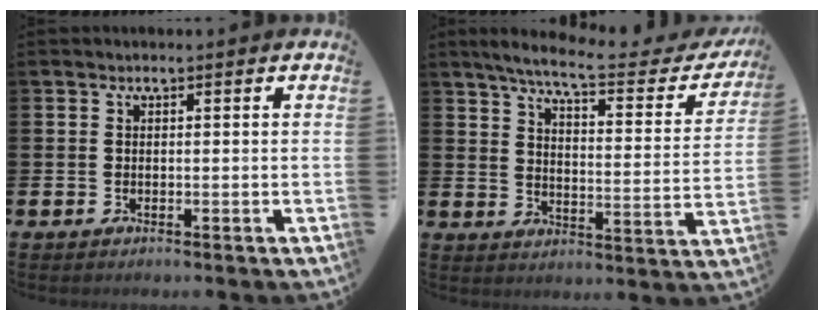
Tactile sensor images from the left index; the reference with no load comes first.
{"total": 7.3, "force": [6.3, 0.7, 3.5], "torque": [-0.089, -0.041, 0.101]}